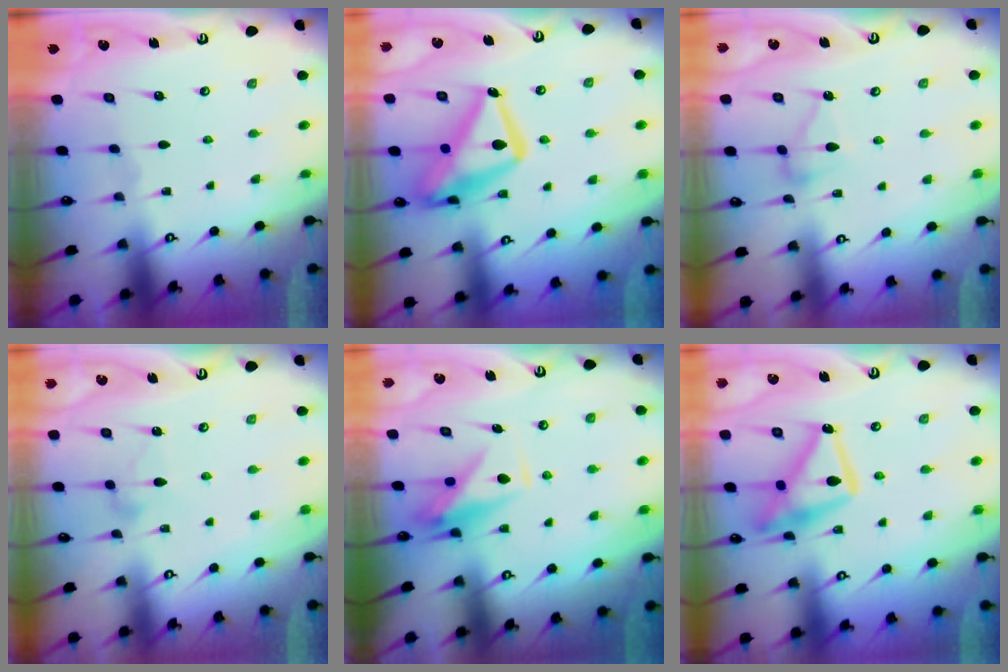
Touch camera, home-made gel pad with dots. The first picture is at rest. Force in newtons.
{"total": 20.4, "press": 20.4, "slide": 1.7}
{"total": 6.1, "press": 6.1, "slide": 0.4}
{"total": 6.1, "press": 6.1, "slide": 0.4}
{"total": 7.7, "press": 7.7, "slide": 0.2}
{"total": 16.6, "press": 16.6, "slide": 0.8}